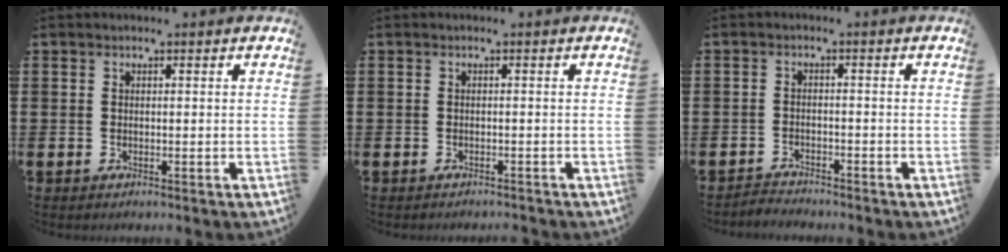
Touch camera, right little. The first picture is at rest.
{"total": 0.6, "force": [-0.6, 0.0, 0.0], "torque": [-0.001, -0.002, -0.012]}
{"total": 1.8, "force": [-1.8, 0.0, -0.2], "torque": [-0.002, 0.004, -0.040]}